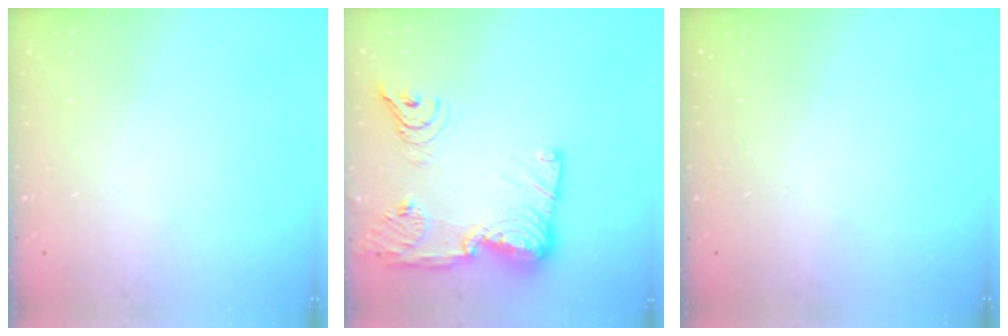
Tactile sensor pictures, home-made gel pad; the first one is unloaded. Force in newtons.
{"total": 21.8, "press": 20.6, "slide": 6.9}
{"total": 0.0}